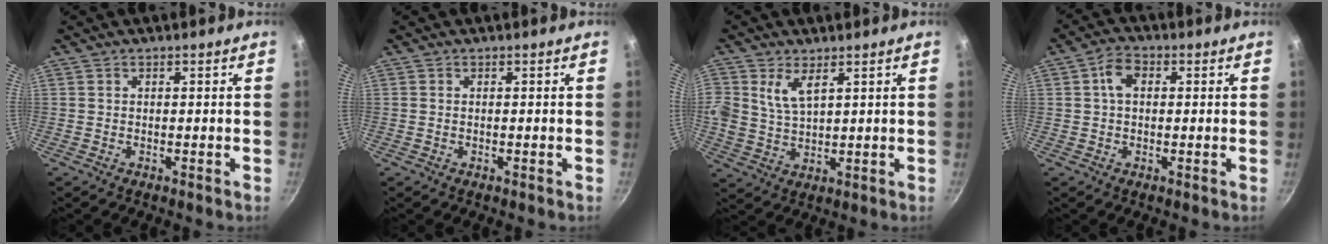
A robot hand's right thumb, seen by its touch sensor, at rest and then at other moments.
{"total": 0.0}
{"total": 5.9, "force": [2.8, 3.2, 4.0], "torque": [-0.077, -0.016, 0.056]}
{"total": 4.6, "force": [0.8, 3.2, 3.2], "torque": [-0.049, 0.011, 0.007]}